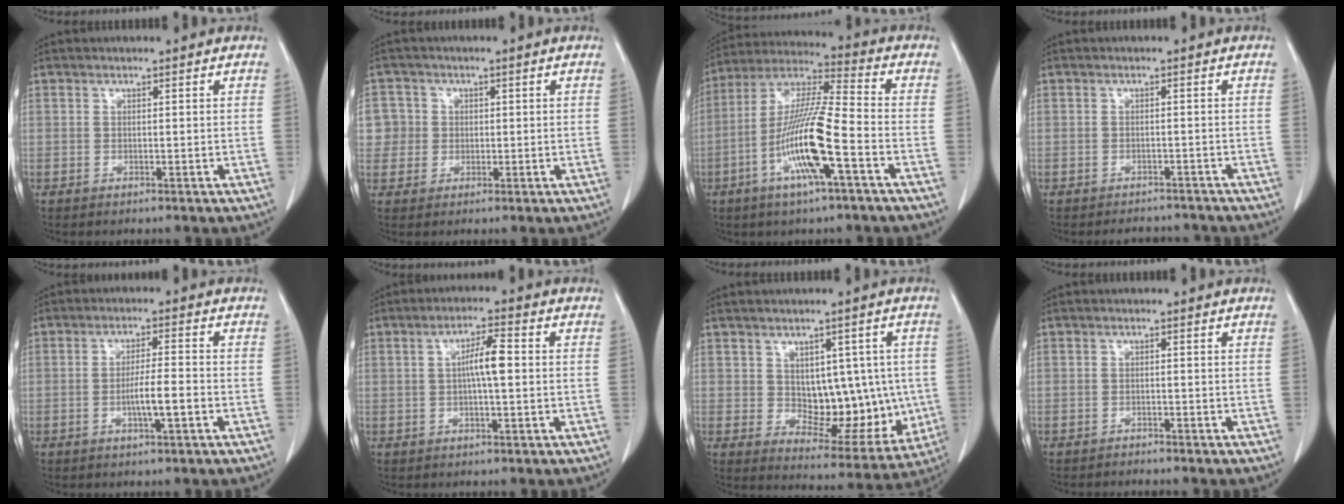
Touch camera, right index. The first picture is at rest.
{"total": 5.3, "force": [0.6, 5.3, 0.2], "torque": [0.000, 0.021, 0.015]}
{"total": 13.2, "force": [-4.6, 0.8, 12.4], "torque": [-0.248, -0.001, -0.089]}
{"total": 4.2, "force": [-3.9, 1.6, 0.0], "torque": [0.006, -0.002, -0.049]}
{"total": 5.0, "force": [-1.6, 0.3, 4.7], "torque": [-0.085, 0.001, -0.027]}
{"total": 4.8, "force": [0.1, 0.6, 4.7], "torque": [-0.086, 0.010, 0.001]}
{"total": 11.6, "force": [0.4, 7.0, 9.2], "torque": [-0.103, 0.012, 0.033]}
{"total": 1.9, "force": [-1.8, 0.2, 0.3], "torque": [-0.003, -0.004, -0.023]}